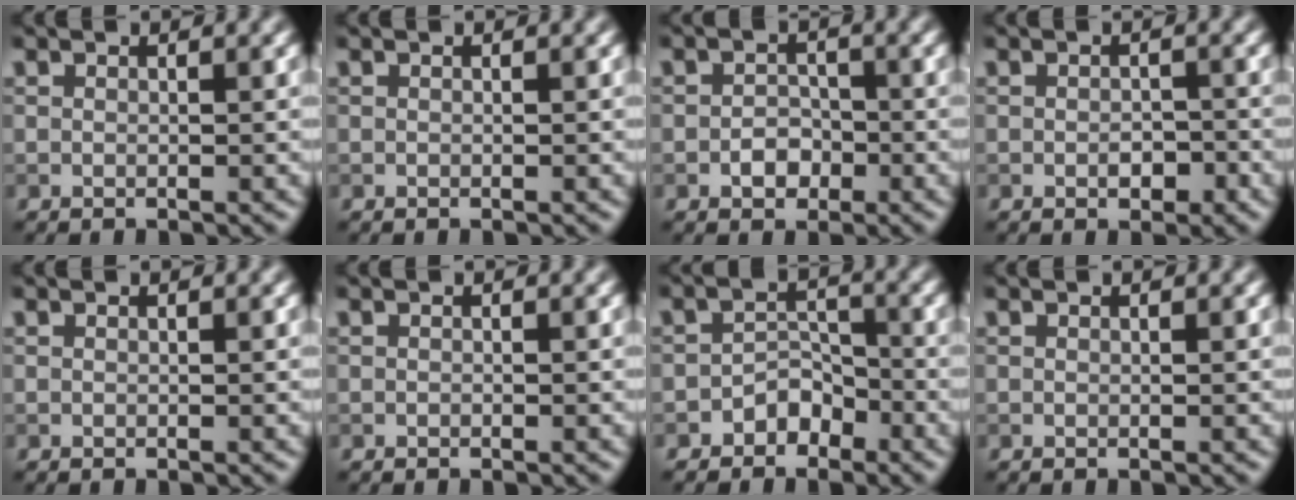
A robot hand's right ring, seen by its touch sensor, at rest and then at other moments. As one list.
[{"total": 0.0}, {"total": 2.0, "force": [-0.9, 1.5, 1.0], "torque": [-0.012, 0.002, -0.017]}, {"total": 1.7, "force": [-0.6, 1.0, 1.3], "torque": [-0.018, -0.002, -0.010]}, {"total": 0.0}, {"total": 0.0}, {"total": 2.4, "force": [-1.6, 1.5, 0.7], "torque": [-0.002, 0.011, -0.029]}, {"total": 0.0}]